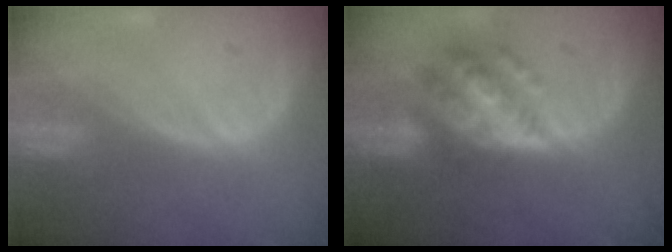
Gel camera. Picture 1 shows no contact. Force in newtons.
{"total": 7.6, "press": 7.6, "slide": 0.5}